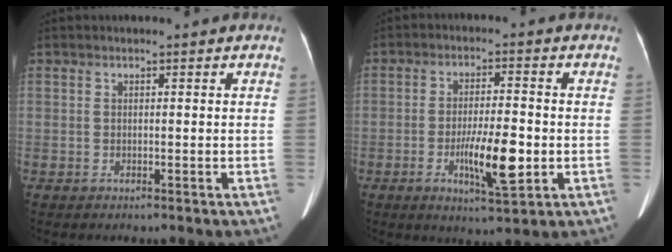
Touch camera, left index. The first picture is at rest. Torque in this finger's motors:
{"motor_torque": [0.57, 0.50, 0.17, 0.09]}